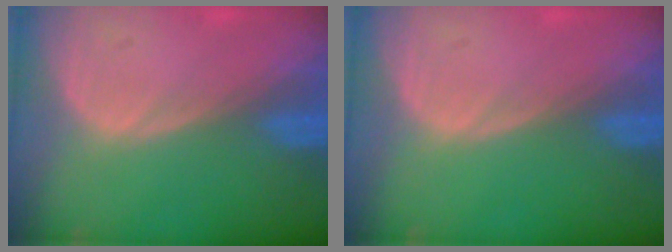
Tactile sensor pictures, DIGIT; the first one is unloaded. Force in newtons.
{"total": 0.0}